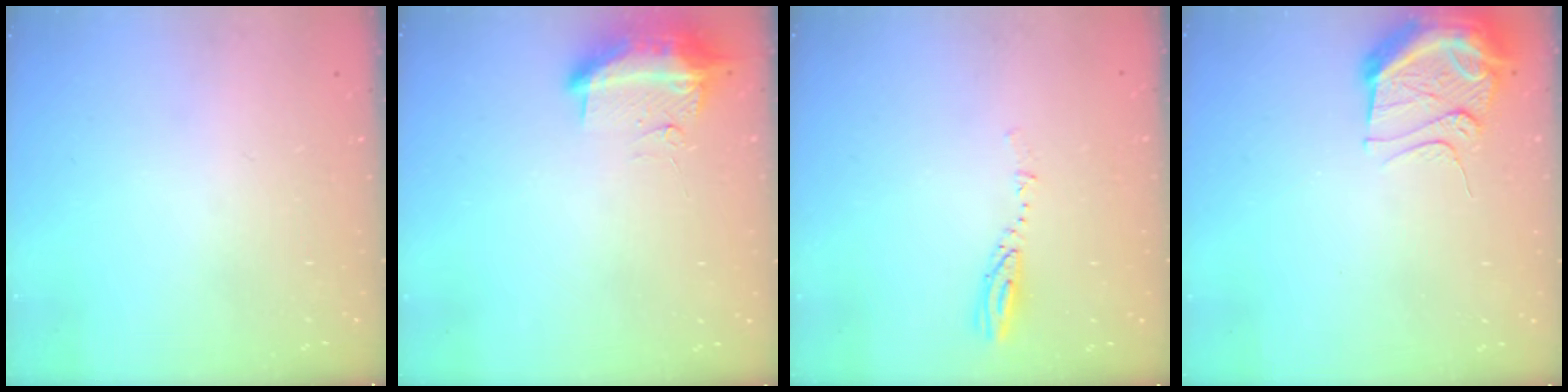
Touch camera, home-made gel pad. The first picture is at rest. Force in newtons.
{"total": 19.1, "press": 13.0, "slide": 14.0}
{"total": 3.6, "press": 3.5, "slide": 0.5}
{"total": 11.0, "press": 11.0, "slide": 0.9}